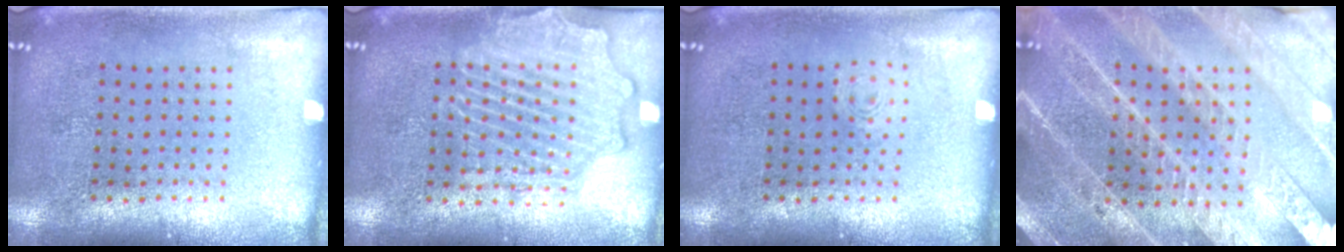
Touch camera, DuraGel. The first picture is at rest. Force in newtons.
{"total": 2.3, "press": 2.3, "slide": 0.3}
{"total": 0.5, "press": 0.5, "slide": 0.2}
{"total": 4.1, "press": 3.7, "slide": 1.6}